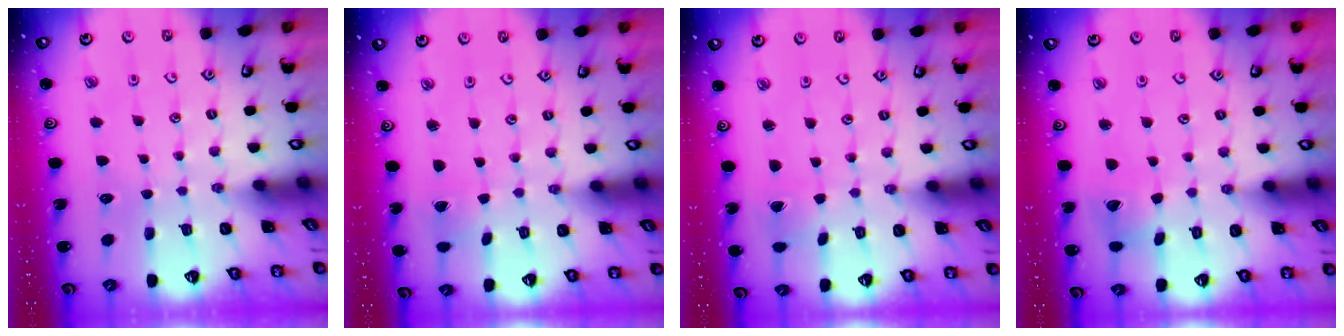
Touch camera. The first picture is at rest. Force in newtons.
{"total": 1.2, "press": 1.2, "slide": 0.1}
{"total": 1.0, "press": 1.0, "slide": 0.1}
{"total": 8.1, "press": 8.0, "slide": 1.1}